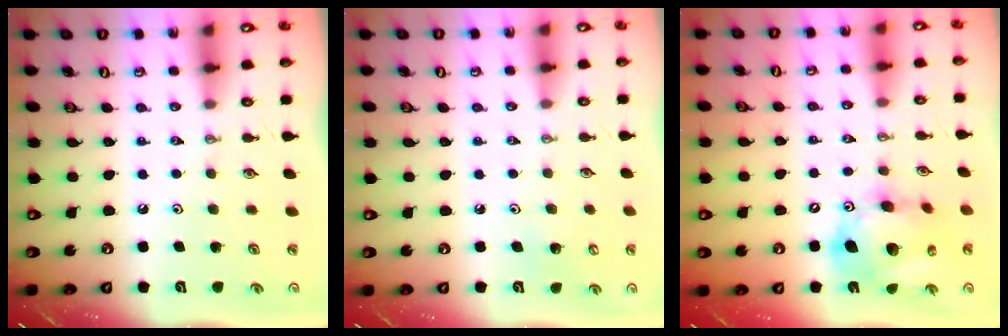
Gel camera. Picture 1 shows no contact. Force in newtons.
{"total": 4.5, "press": 4.5, "slide": 0.4}
{"total": 17.8, "press": 17.5, "slide": 2.9}